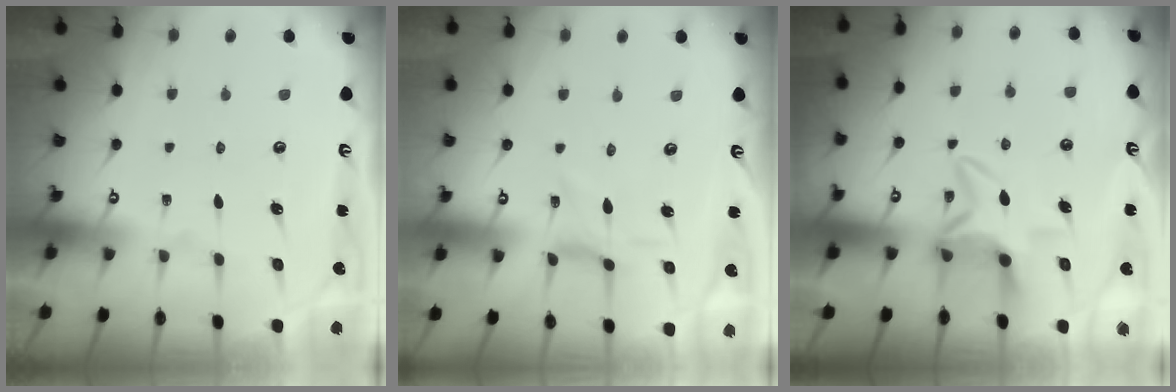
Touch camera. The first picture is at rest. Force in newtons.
{"total": 1.1, "press": 1.0, "slide": 0.4}
{"total": 7.2, "press": 7.1, "slide": 1.0}